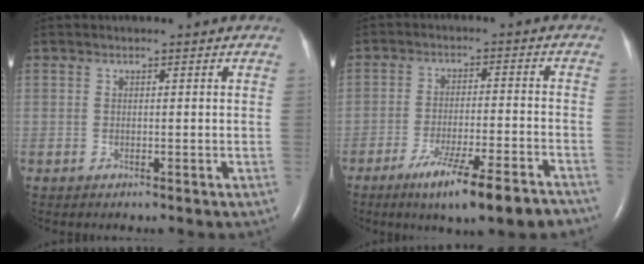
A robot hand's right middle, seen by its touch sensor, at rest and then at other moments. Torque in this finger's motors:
{"motor_torque": [1.10, -1.04, 0.20, 0.09]}